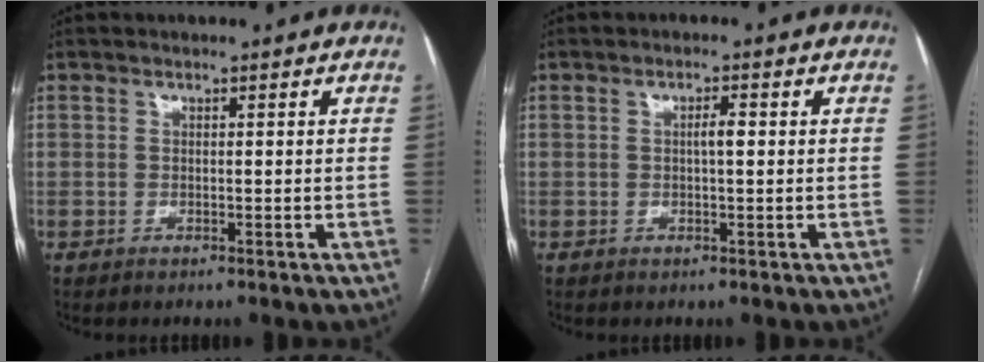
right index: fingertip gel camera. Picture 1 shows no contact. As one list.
[{"total": 1.8, "force": [0.1, 0.3, 1.8], "torque": [-0.031, 0.004, 0.002]}]